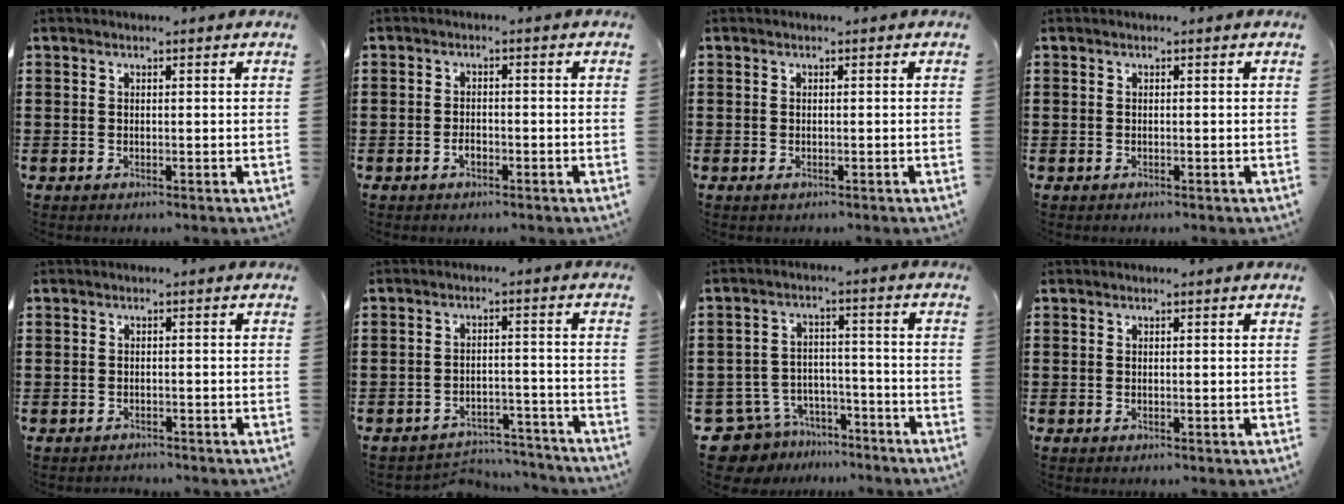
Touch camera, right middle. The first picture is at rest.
{"total": 1.5, "force": [-0.8, 0.8, 1.1], "torque": [-0.022, -0.001, -0.015]}
{"total": 0.0}
{"total": 0.0}
{"total": 1.1, "force": [-1.1, 0.3, -0.2], "torque": [0.002, 0.004, -0.025]}
{"total": 4.3, "force": [-4.2, 0.7, 0.3], "torque": [-0.008, 0.007, -0.088]}
{"total": 6.9, "force": [-6.4, 2.4, 0.6], "torque": [-0.039, 0.014, -0.133]}
{"total": 0.0}